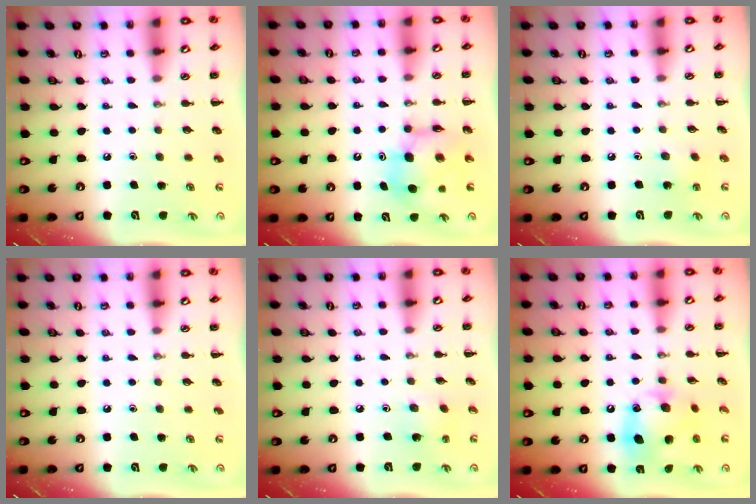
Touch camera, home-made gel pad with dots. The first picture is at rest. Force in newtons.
{"total": 7.4, "press": 7.4, "slide": 0.6}
{"total": 4.6, "press": 4.4, "slide": 1.5}
{"total": 0.0}
{"total": 1.7, "press": 1.5, "slide": 0.6}
{"total": 13.3, "press": 13.1, "slide": 1.9}